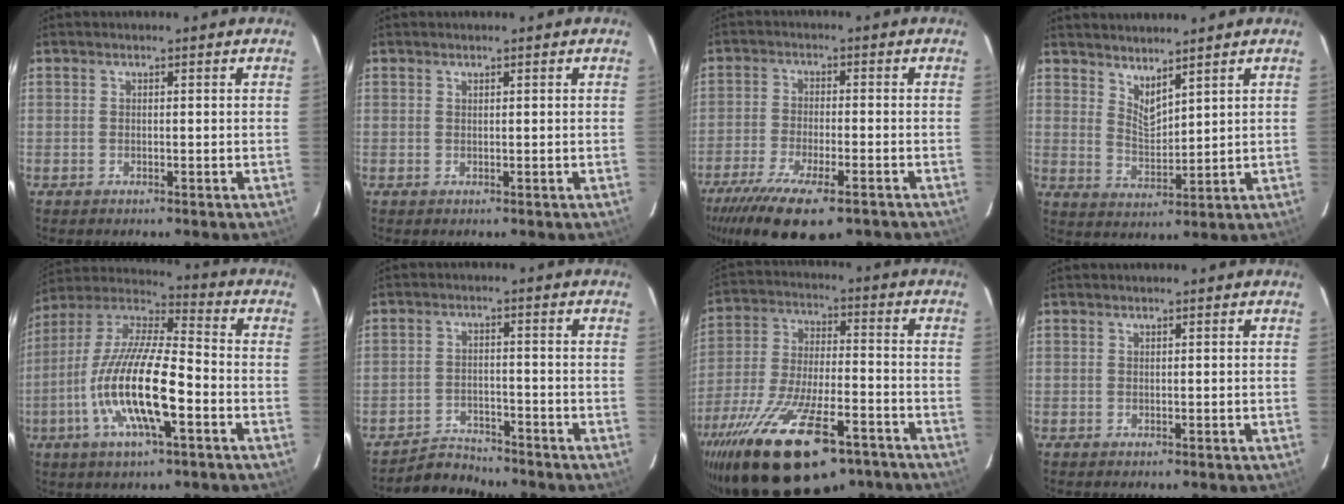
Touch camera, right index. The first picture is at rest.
{"total": 0.0}
{"total": 15.8, "force": [-11.1, 4.5, 10.4], "torque": [-0.218, -0.055, -0.186]}
{"total": 5.0, "force": [4.2, 1.1, 2.4], "torque": [-0.039, -0.010, 0.077]}
{"total": 18.5, "force": [-5.9, 4.7, 16.9], "torque": [-0.335, -0.013, -0.121]}
{"total": 4.9, "force": [-4.7, 1.2, -0.5], "torque": [-0.004, 0.014, -0.082]}
{"total": 27.2, "force": [-18.2, 10.0, 17.6], "torque": [-0.348, -0.051, -0.286]}
{"total": 0.0}